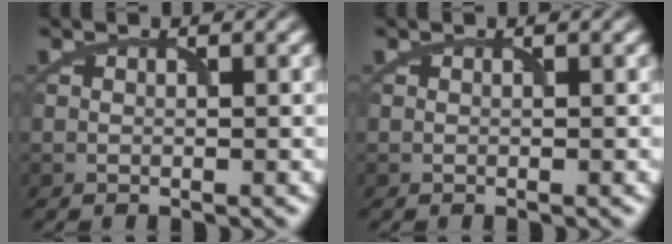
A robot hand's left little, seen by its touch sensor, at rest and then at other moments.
{"total": 0.0}